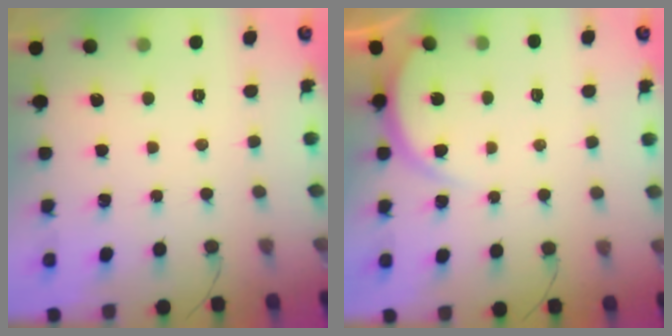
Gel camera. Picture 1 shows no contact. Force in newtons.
{"total": 3.9, "press": 3.9, "slide": 0.6}